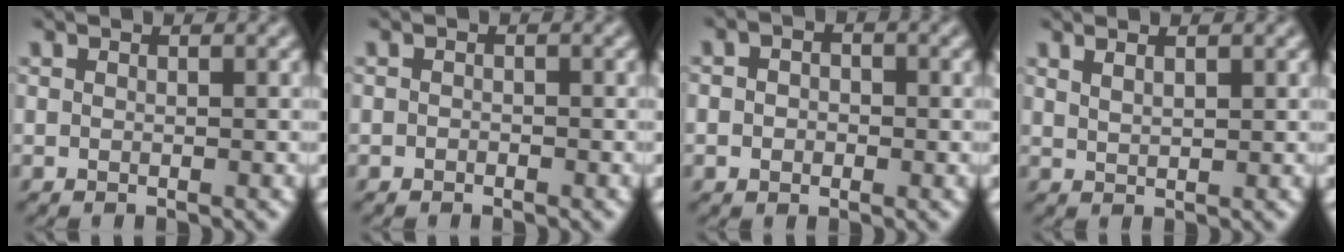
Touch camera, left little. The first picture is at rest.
{"total": 0.6, "force": [-0.4, 0.4, 0.1], "torque": [0.001, -0.003, -0.011]}
{"total": 2.6, "force": [0.0, 2.0, 1.7], "torque": [-0.020, 0.009, -0.017]}
{"total": 1.4, "force": [1.0, 0.2, 0.9], "torque": [-0.019, -0.001, 0.021]}